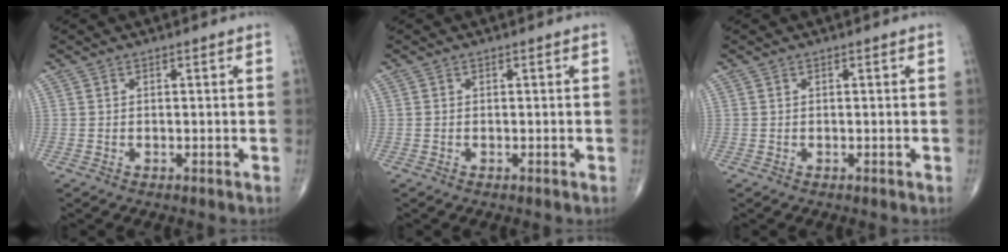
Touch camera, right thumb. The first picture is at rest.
{"total": 0.0}
{"total": 0.0}